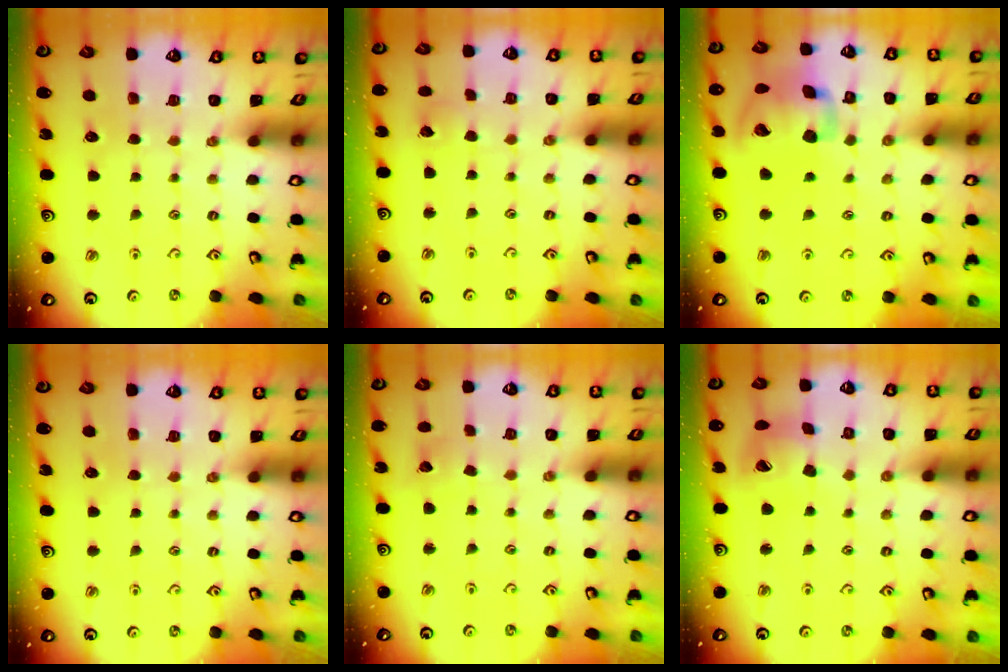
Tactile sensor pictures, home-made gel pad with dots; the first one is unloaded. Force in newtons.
{"total": 2.8, "press": 2.8, "slide": 0.2}
{"total": 17.8, "press": 17.5, "slide": 2.9}
{"total": 0.0}
{"total": 3.7, "press": 3.7, "slide": 0.5}
{"total": 14.2, "press": 14.1, "slide": 2.0}